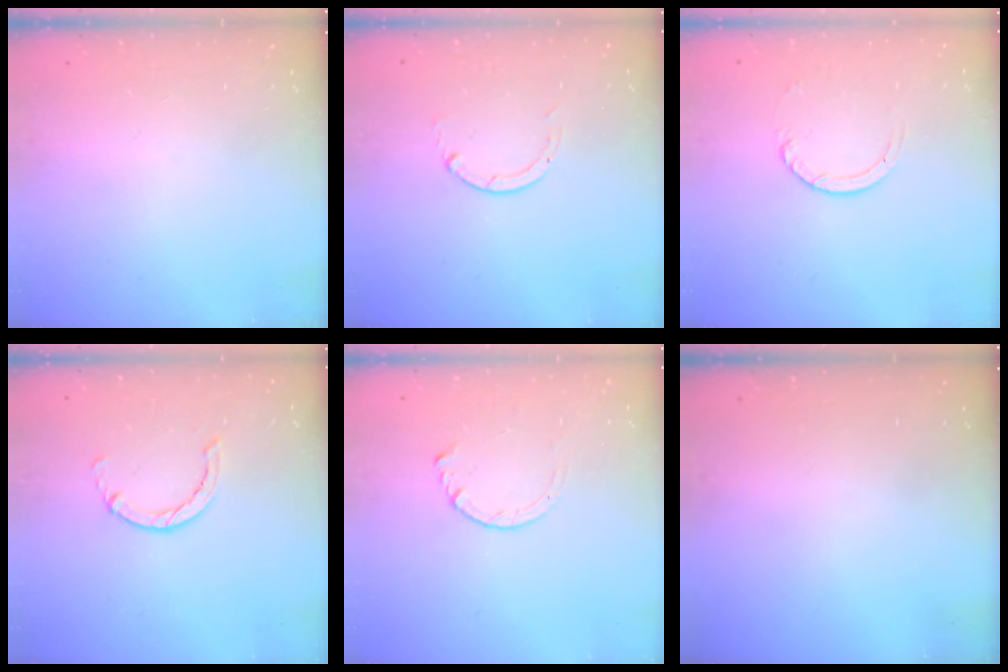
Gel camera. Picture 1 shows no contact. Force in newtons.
{"total": 0.0}
{"total": 3.9, "press": 3.9, "slide": 0.4}
{"total": 1.4, "press": 1.4, "slide": 0.3}
{"total": 3.6, "press": 3.5, "slide": 0.4}
{"total": 0.0}